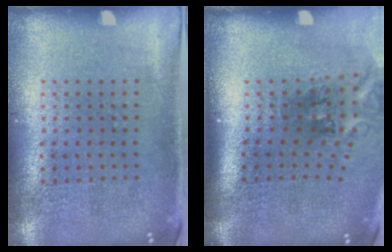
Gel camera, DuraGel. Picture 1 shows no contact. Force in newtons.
{"total": 2.1, "press": 1.3, "slide": 1.7}